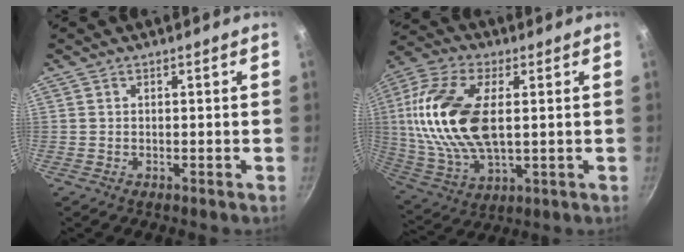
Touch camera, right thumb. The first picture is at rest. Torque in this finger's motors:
{"motor_torque": [0.47, 0.68, 2.00, 0.29, 0.53]}